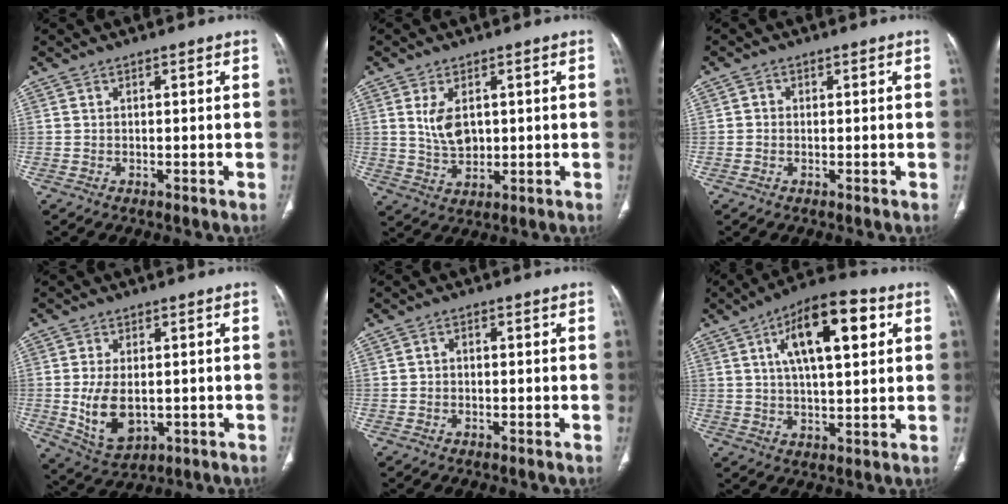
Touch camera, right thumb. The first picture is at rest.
{"total": 6.0, "force": [1.4, 3.7, 4.5], "torque": [-0.075, -0.010, 0.037]}
{"total": 1.2, "force": [-0.1, 1.1, 0.4], "torque": [-0.001, 0.003, -0.004]}
{"total": 9.2, "force": [-0.8, 5.6, 7.3], "torque": [-0.128, -0.010, 0.002]}
{"total": 1.1, "force": [-0.1, 0.9, 0.5], "torque": [-0.002, 0.004, -0.006]}
{"total": 15.9, "force": [5.6, 6.3, 13.5], "torque": [-0.198, 0.003, 0.085]}